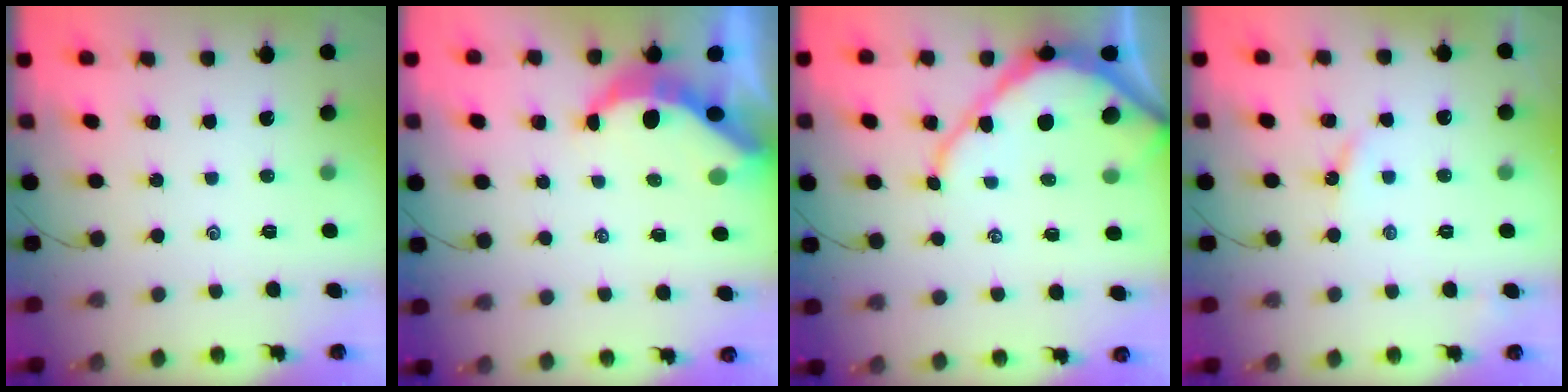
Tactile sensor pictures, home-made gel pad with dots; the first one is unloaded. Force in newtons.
{"total": 6.6, "press": 6.6, "slide": 0.8}
{"total": 9.1, "press": 9.1, "slide": 1.0}
{"total": 3.7, "press": 3.7, "slide": 0.4}